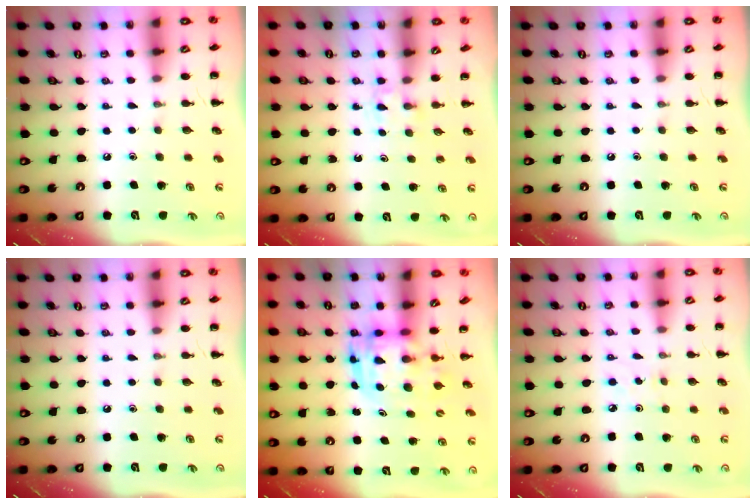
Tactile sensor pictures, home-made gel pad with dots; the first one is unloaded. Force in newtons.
{"total": 1.4, "press": 1.2, "slide": 0.8}
{"total": 0.0}
{"total": 0.0}
{"total": 3.5, "press": 3.4, "slide": 0.7}
{"total": 2.1, "press": 2.0, "slide": 0.7}